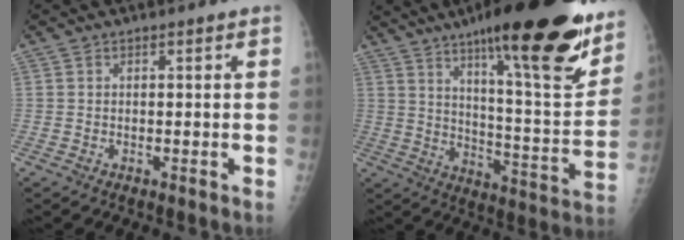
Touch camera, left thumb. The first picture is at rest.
{"total": 27.7, "force": [17.2, 5.9, 20.9], "torque": [-0.279, -0.069, 0.260]}